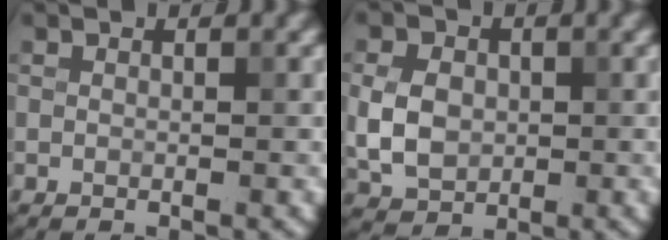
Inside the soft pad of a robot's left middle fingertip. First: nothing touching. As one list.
[{"total": 4.3, "force": [-0.2, 3.4, 2.6], "torque": [-0.057, 0.001, -0.005]}]